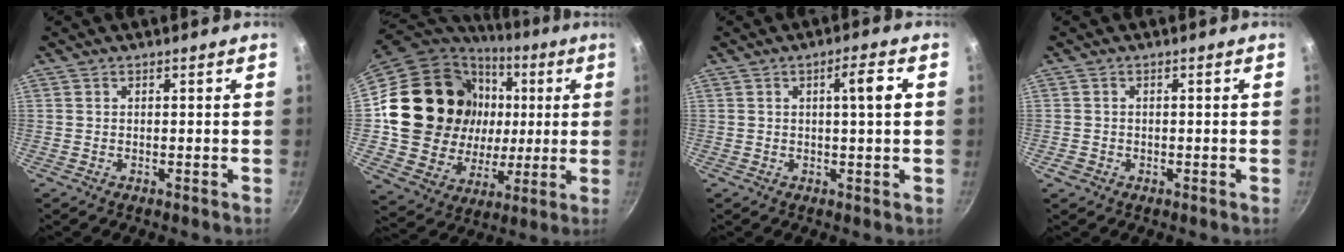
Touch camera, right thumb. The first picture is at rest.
{"total": 26.4, "force": [3.9, 21.8, 14.4], "torque": [-0.237, 0.015, 0.086]}
{"total": 4.9, "force": [0.8, 0.6, 4.8], "torque": [-0.074, 0.005, 0.012]}
{"total": 1.7, "force": [-0.6, 1.4, 0.6], "torque": [-0.011, 0.002, -0.009]}